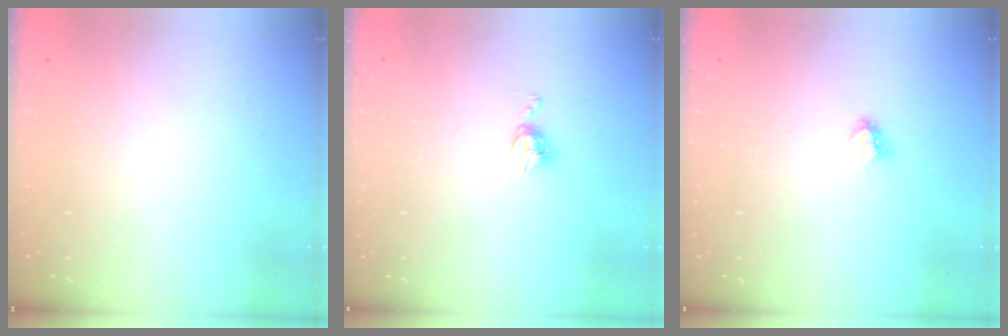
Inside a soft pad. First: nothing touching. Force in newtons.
{"total": 6.1, "press": 6.1, "slide": 0.6}
{"total": 3.0, "press": 2.9, "slide": 0.4}